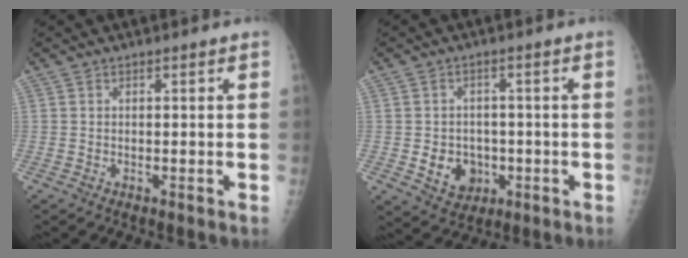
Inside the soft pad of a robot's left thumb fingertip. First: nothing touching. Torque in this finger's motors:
{"motor_torque": [-0.26, 1.07, 0.25, 0.20, 0.03]}